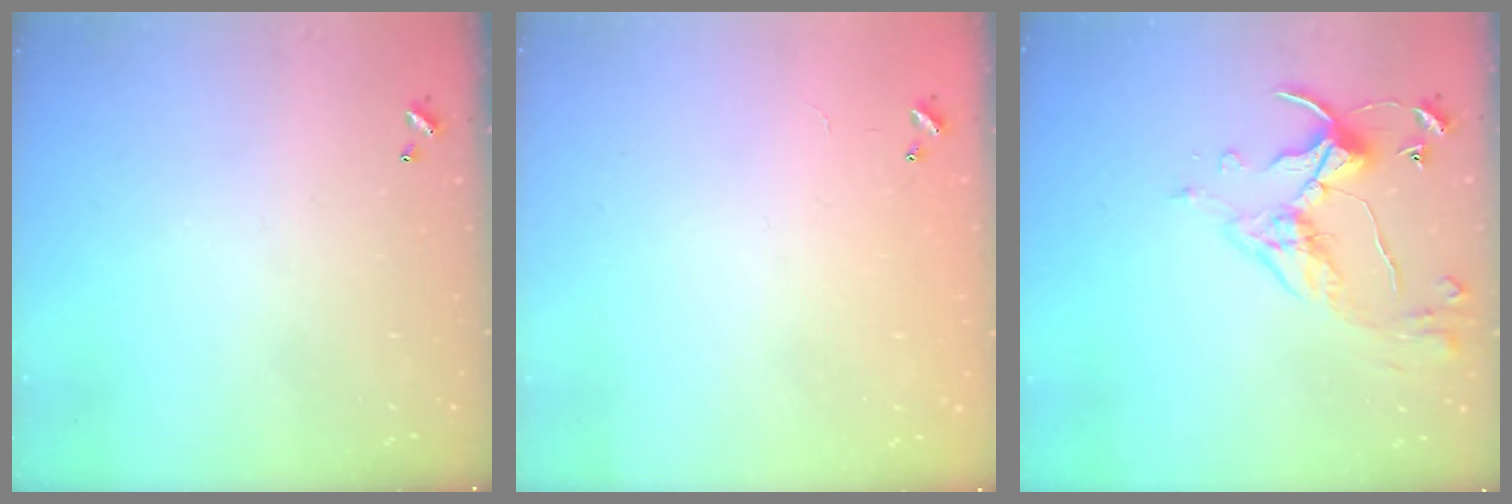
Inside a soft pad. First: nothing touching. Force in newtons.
{"total": 10.0, "press": 10.0, "slide": 0.3}
{"total": 5.7, "press": 5.7, "slide": 0.7}